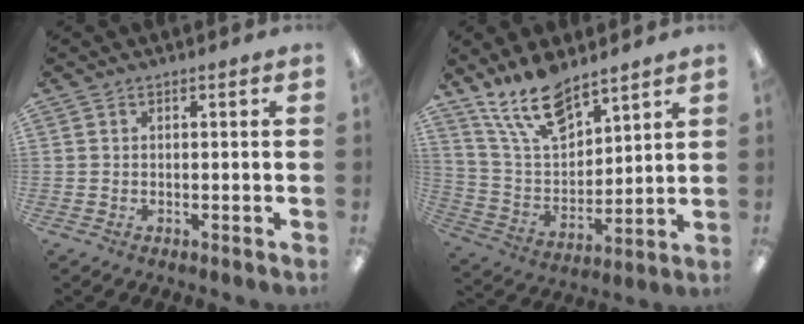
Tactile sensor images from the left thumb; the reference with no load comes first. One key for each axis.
{"total": 15.3, "fx": 11.6, "fy": 6.5, "fz": 7.5, "tx": -0.153, "ty": -0.060, "tz": 0.214}